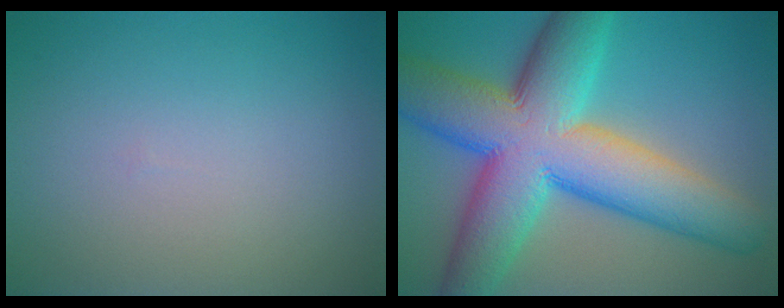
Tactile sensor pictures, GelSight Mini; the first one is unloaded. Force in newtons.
{"total": 14.6, "press": 14.6, "slide": 0.3}